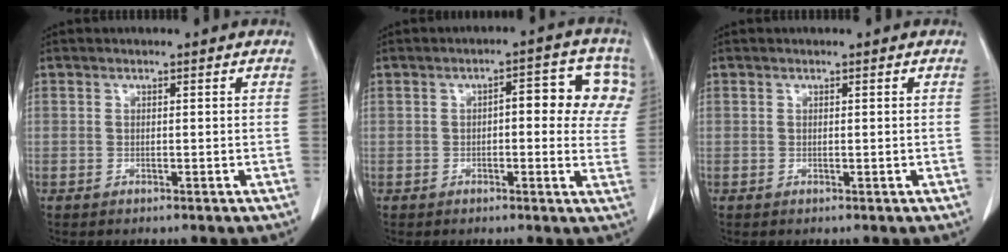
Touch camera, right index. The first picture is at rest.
{"total": 10.8, "force": [2.8, 4.5, 9.4], "torque": [-0.108, 0.029, 0.029]}
{"total": 0.0}